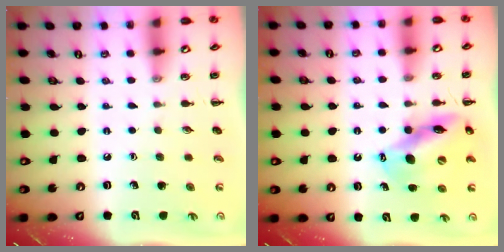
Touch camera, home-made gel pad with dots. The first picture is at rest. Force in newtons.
{"total": 13.0, "press": 12.4, "slide": 3.8}